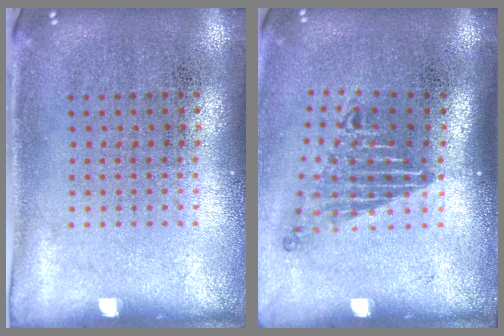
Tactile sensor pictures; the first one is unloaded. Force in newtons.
{"total": 1.7, "press": 1.2, "slide": 1.2}